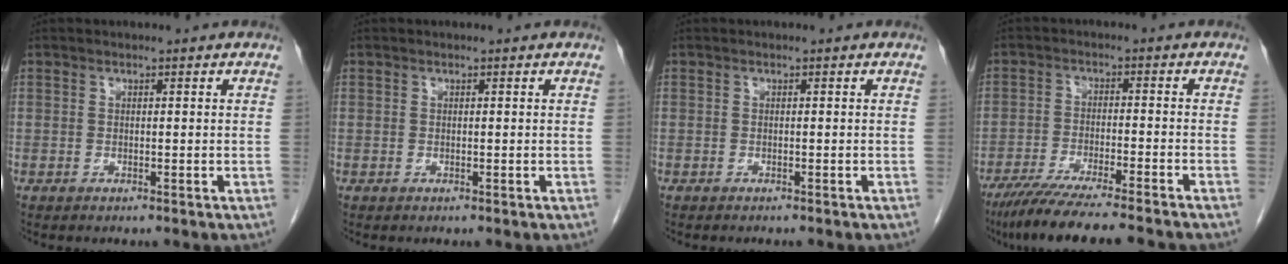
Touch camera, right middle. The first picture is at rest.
{"total": 0.0}
{"total": 2.3, "force": [-2.1, 0.3, 0.9], "torque": [-0.015, -0.003, -0.023]}
{"total": 13.7, "force": [-11.7, -0.1, 7.1], "torque": [-0.099, -0.036, -0.185]}